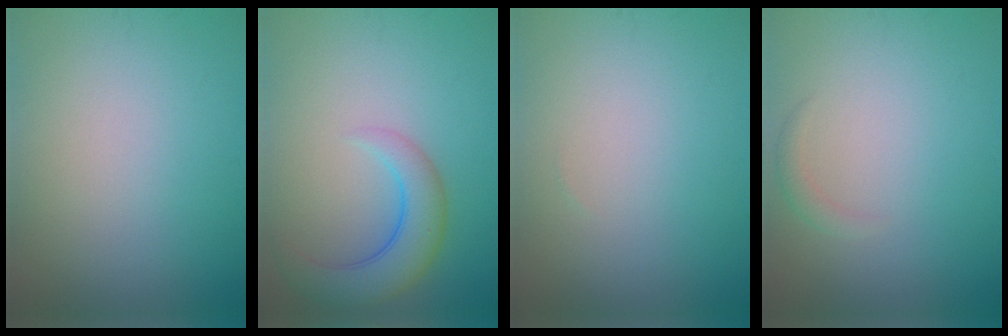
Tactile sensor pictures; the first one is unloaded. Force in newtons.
{"total": 4.6, "press": 4.6, "slide": 0.4}
{"total": 0.0}
{"total": 1.0, "press": 1.0, "slide": 0.0}